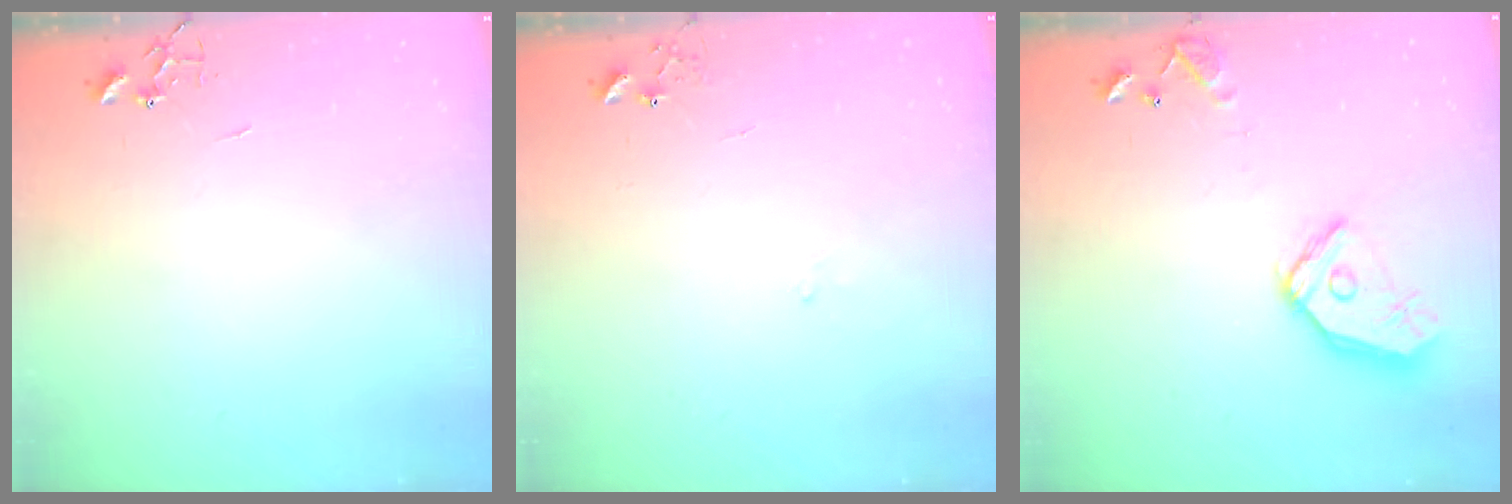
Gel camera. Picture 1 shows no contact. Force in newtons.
{"total": 5.8, "press": 5.8, "slide": 0.7}
{"total": 14.6, "press": 14.4, "slide": 1.8}